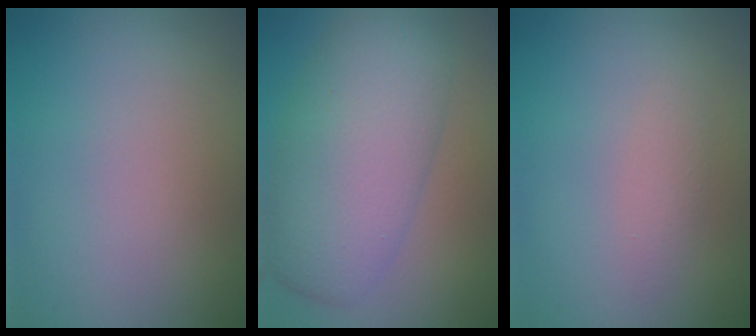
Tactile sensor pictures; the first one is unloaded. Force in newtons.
{"total": 8.2, "press": 8.2, "slide": 0.1}
{"total": 1.1, "press": 1.1, "slide": 0.0}